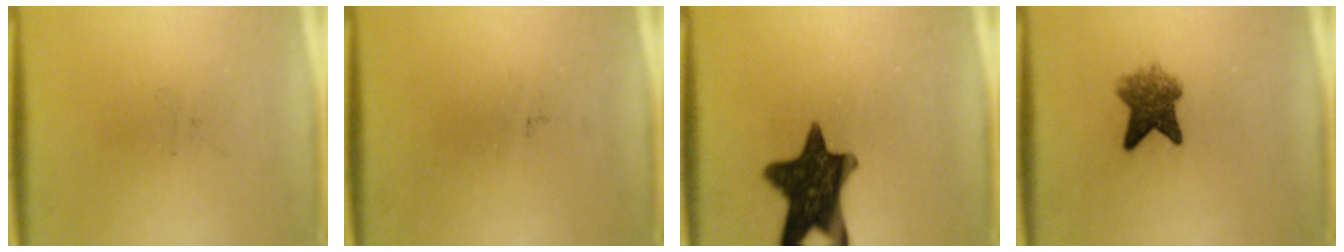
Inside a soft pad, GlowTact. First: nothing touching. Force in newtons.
{"total": 0.0}
{"total": 14.1}
{"total": 5.5}